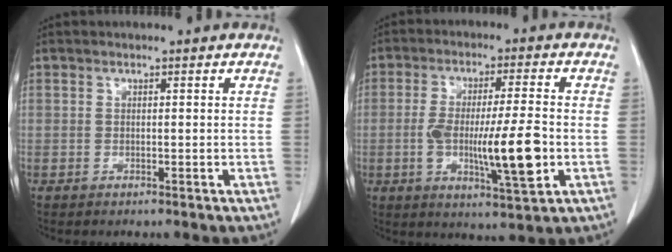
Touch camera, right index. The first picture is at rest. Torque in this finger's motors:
{"motor_torque": [0.58, -0.13, 0.46, 0.12]}